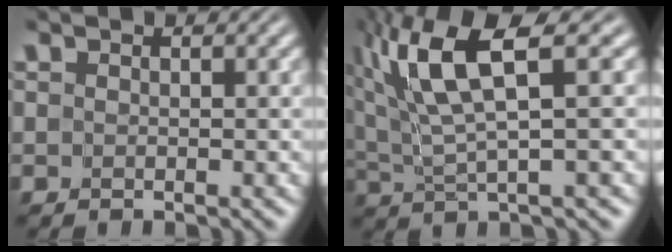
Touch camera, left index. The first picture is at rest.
{"total": 8.0, "force": [3.6, 1.7, 7.0], "torque": [-0.147, 0.016, 0.072]}